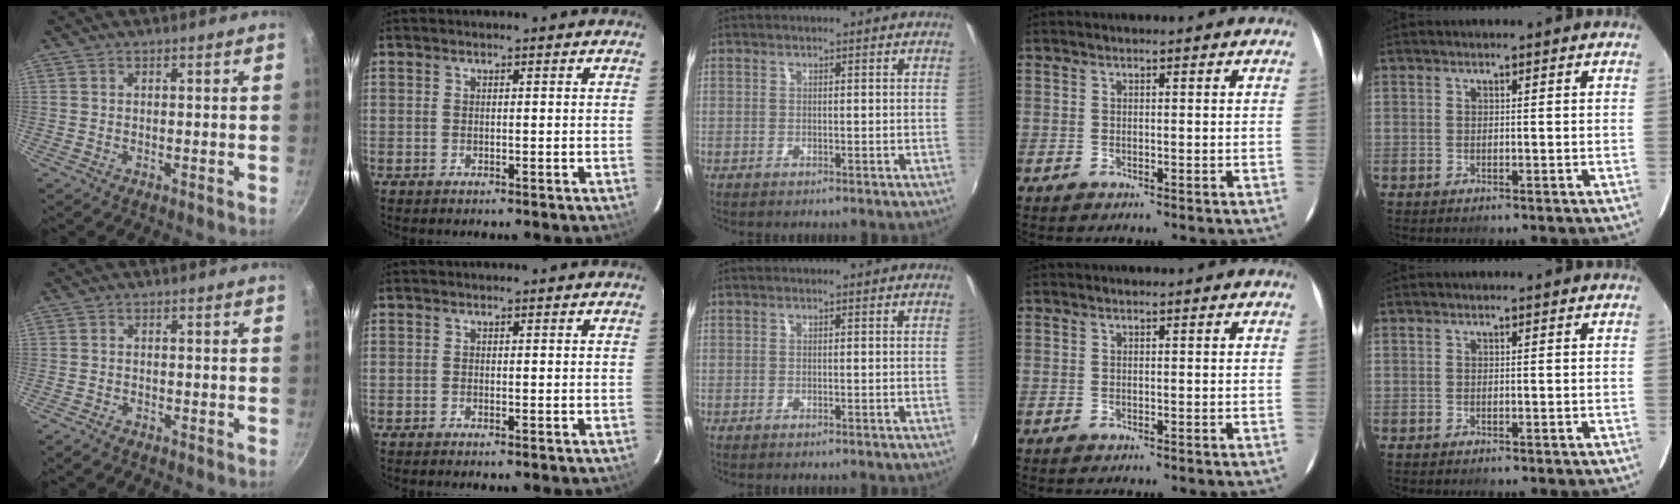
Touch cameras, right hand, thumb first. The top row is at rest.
{"thumb": {"total": 1.5, "force": [-1.3, 0.6, 0.5], "torque": [-0.018, 0.013, -0.024]}}